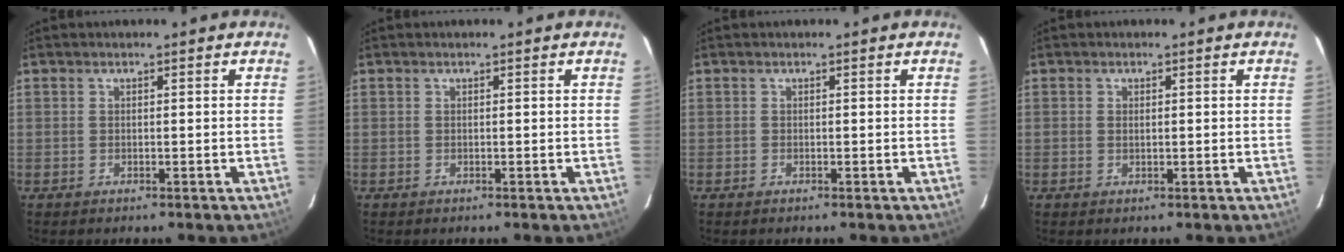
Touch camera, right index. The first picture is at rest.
{"total": 0.0}
{"total": 0.0}
{"total": 0.8, "force": [0.1, 0.5, 0.6], "torque": [-0.011, 0.001, 0.001]}